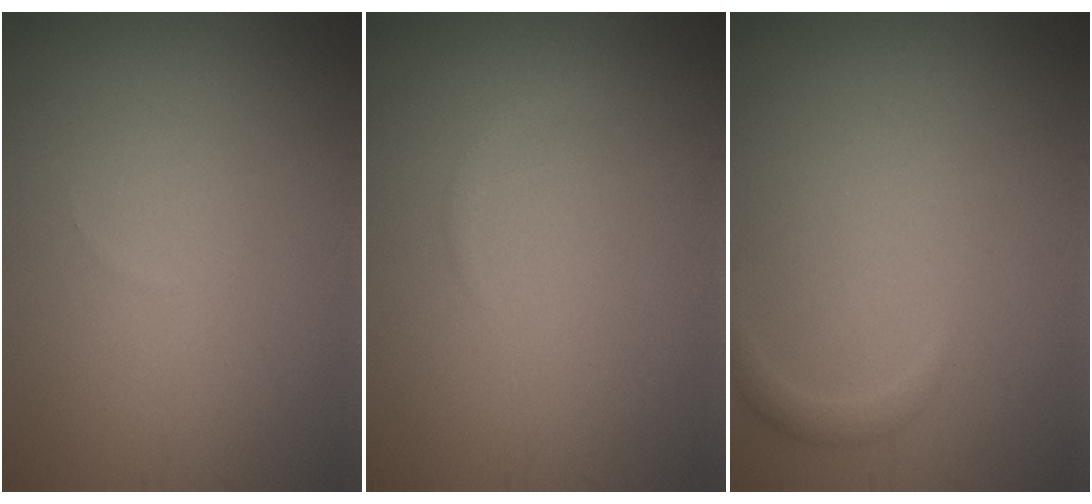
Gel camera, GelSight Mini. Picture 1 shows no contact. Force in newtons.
{"total": 0.6, "press": 0.6, "slide": 0.0}
{"total": 1.1, "press": 1.1, "slide": 0.0}